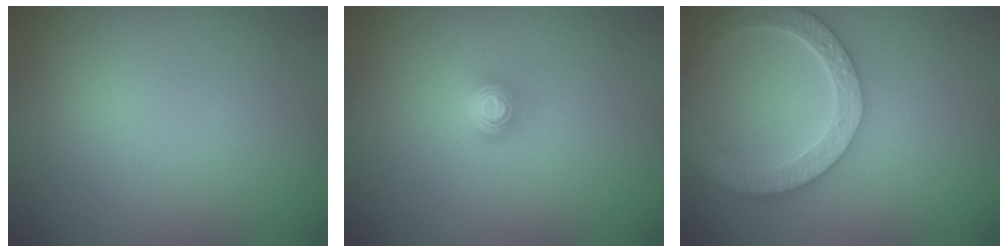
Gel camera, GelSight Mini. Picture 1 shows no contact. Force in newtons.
{"total": 1.6, "press": 1.2, "slide": 1.1}
{"total": 5.9, "press": 4.7, "slide": 3.6}